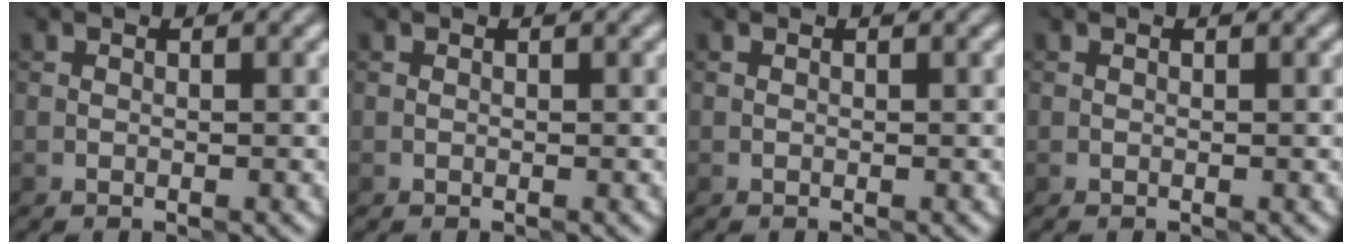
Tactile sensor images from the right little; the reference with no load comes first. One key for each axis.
{"total": 0.0}
{"total": 0.0}
{"total": 0.0}